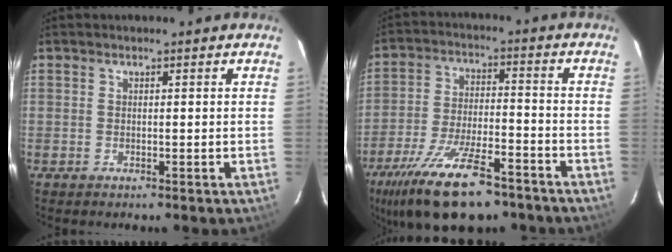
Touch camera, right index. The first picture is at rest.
{"total": 18.2, "force": [-13.0, 5.9, 11.3], "torque": [-0.229, -0.033, -0.216]}